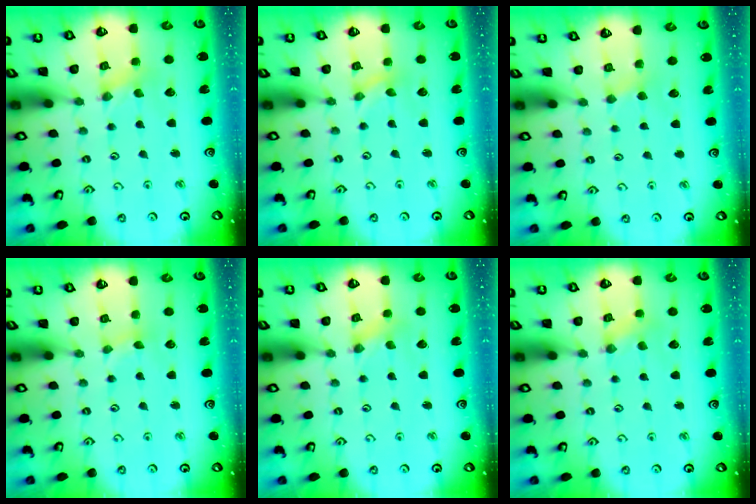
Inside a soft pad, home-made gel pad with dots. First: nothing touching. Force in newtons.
{"total": 0.0}
{"total": 2.1, "press": 2.1, "slide": 0.4}
{"total": 1.0, "press": 1.0, "slide": 0.2}
{"total": 0.0}
{"total": 2.2, "press": 2.2, "slide": 0.5}